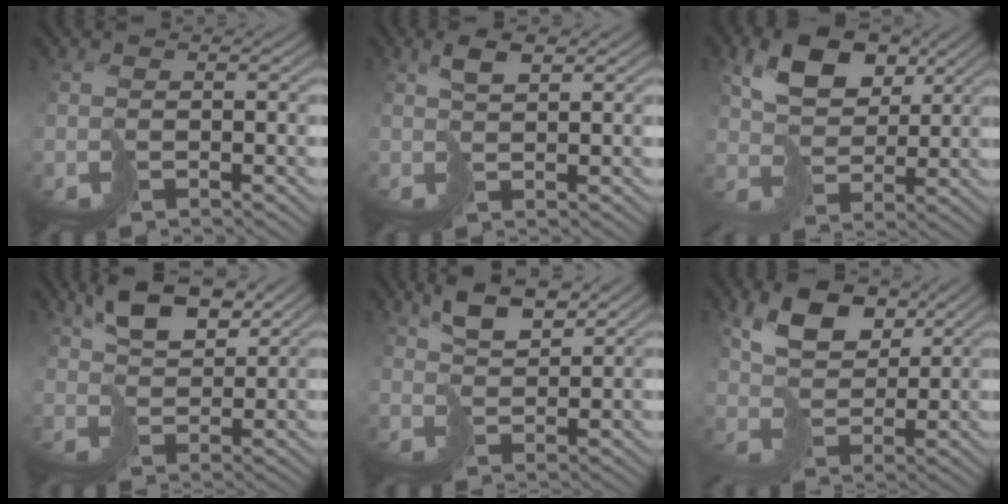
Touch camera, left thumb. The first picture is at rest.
{"total": 3.2, "force": [1.6, 1.1, 2.5], "torque": [-0.058, 0.005, 0.030]}
{"total": 8.6, "force": [4.0, 5.5, 5.3], "torque": [-0.114, -0.001, 0.068]}
{"total": 7.0, "force": [4.1, 3.3, 4.6], "torque": [-0.095, 0.007, 0.076]}
{"total": 5.5, "force": [3.5, 2.2, 3.6], "torque": [-0.078, 0.003, 0.065]}
{"total": 8.0, "force": [4.1, 4.7, 5.0], "torque": [-0.108, 0.000, 0.072]}